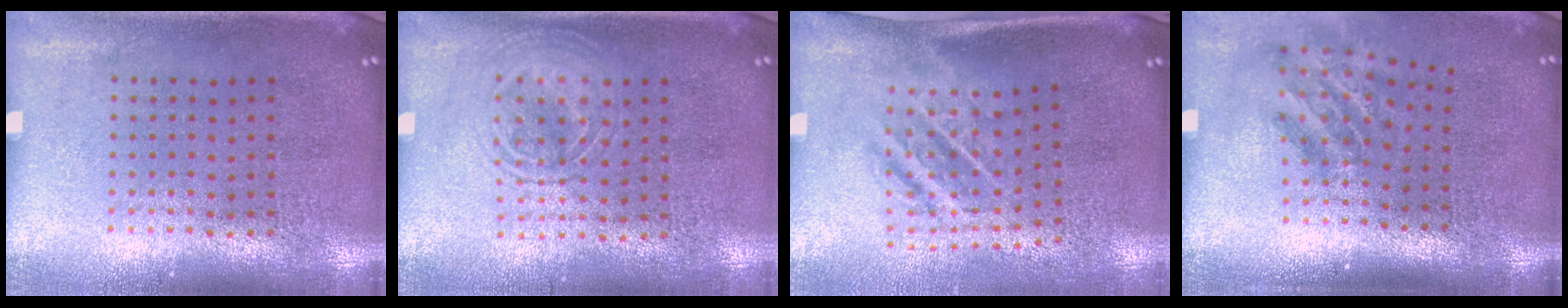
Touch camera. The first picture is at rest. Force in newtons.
{"total": 1.5, "press": 1.3, "slide": 0.6}
{"total": 1.8, "press": 1.2, "slide": 1.4}
{"total": 1.9, "press": 1.2, "slide": 1.4}